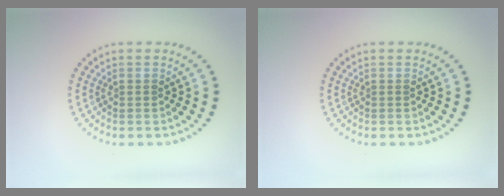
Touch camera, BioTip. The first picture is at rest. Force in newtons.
{"total": 0.0}